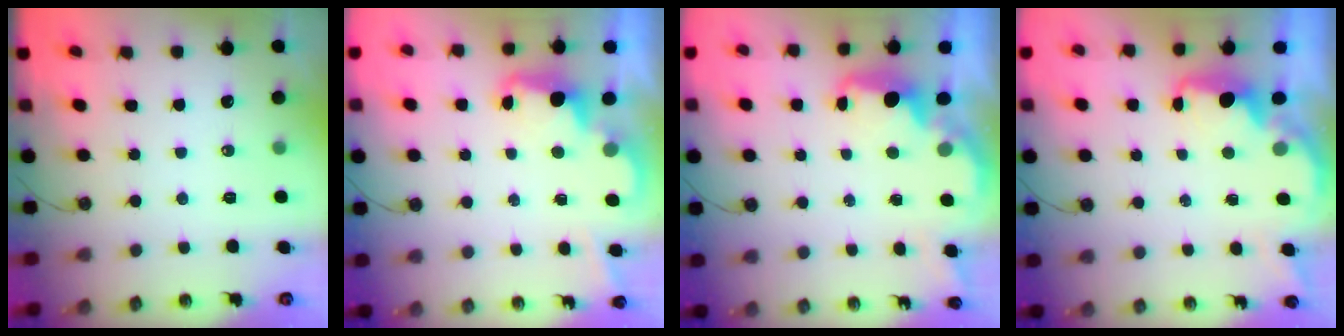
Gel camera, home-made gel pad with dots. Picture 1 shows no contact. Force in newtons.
{"total": 2.5, "press": 2.4, "slide": 0.5}
{"total": 2.7, "press": 2.7, "slide": 0.5}
{"total": 2.3, "press": 2.2, "slide": 0.8}